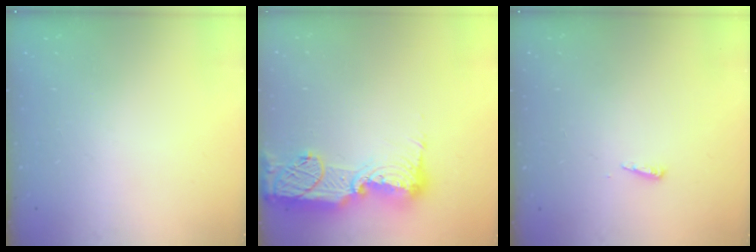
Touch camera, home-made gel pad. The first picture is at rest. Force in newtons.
{"total": 17.3, "press": 17.2, "slide": 1.5}
{"total": 3.8, "press": 3.7, "slide": 0.6}